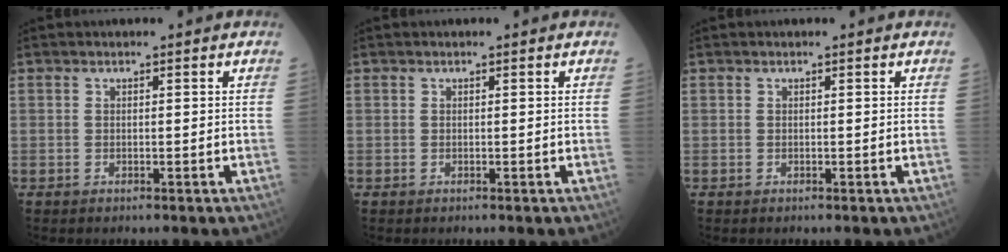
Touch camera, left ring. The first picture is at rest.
{"total": 0.0}
{"total": 0.0}